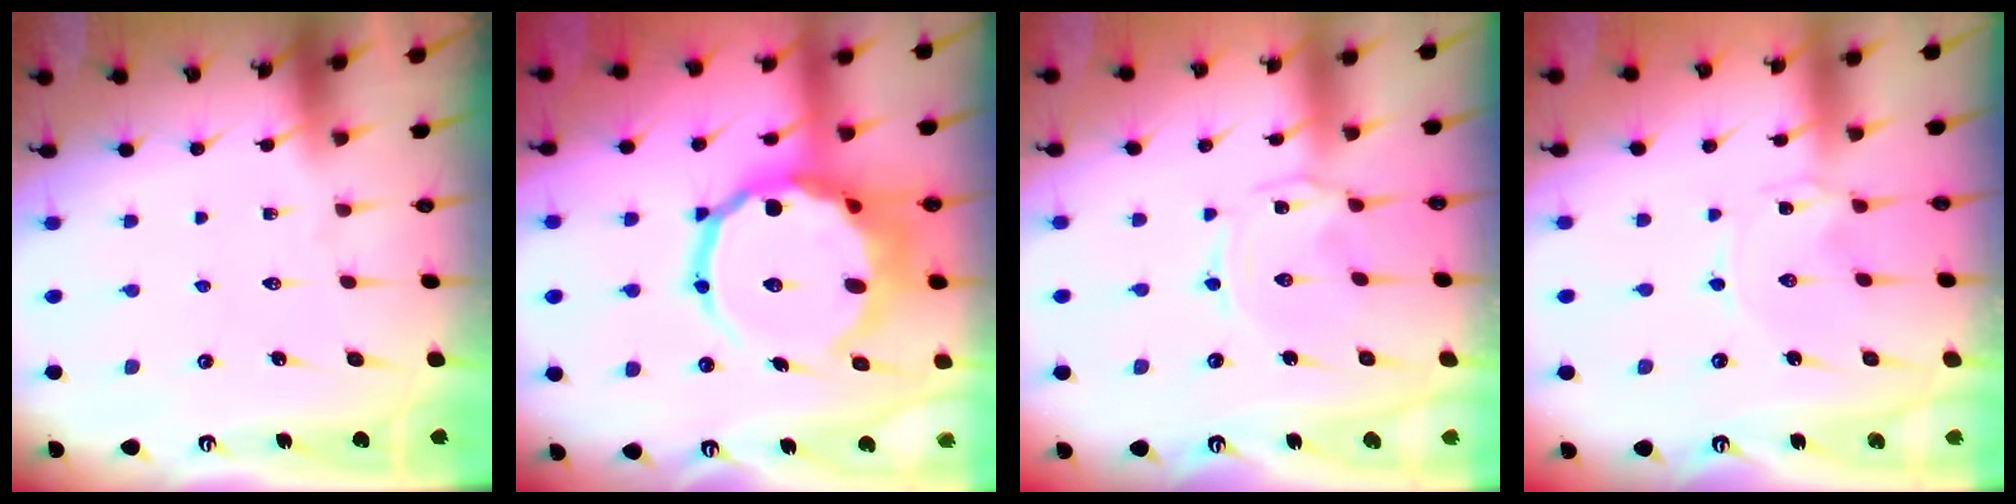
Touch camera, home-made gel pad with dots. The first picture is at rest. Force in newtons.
{"total": 18.5, "press": 18.1, "slide": 3.7}
{"total": 1.1, "press": 1.0, "slide": 0.4}
{"total": 0.0}